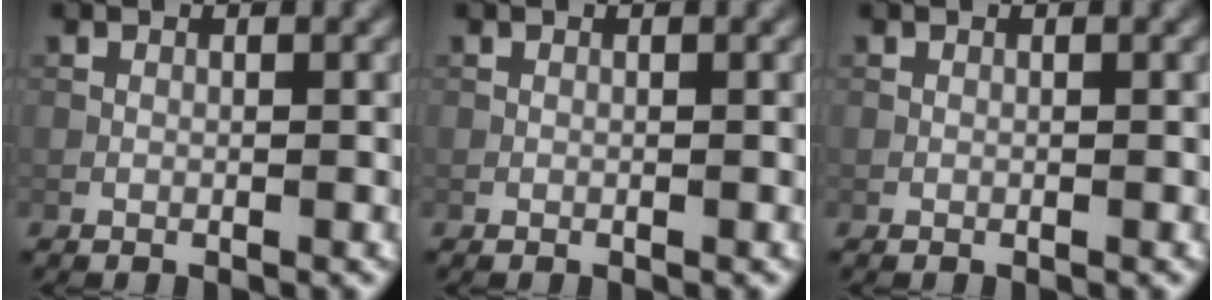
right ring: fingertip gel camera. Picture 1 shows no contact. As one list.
[{"total": 0.0}, {"total": 0.0}]